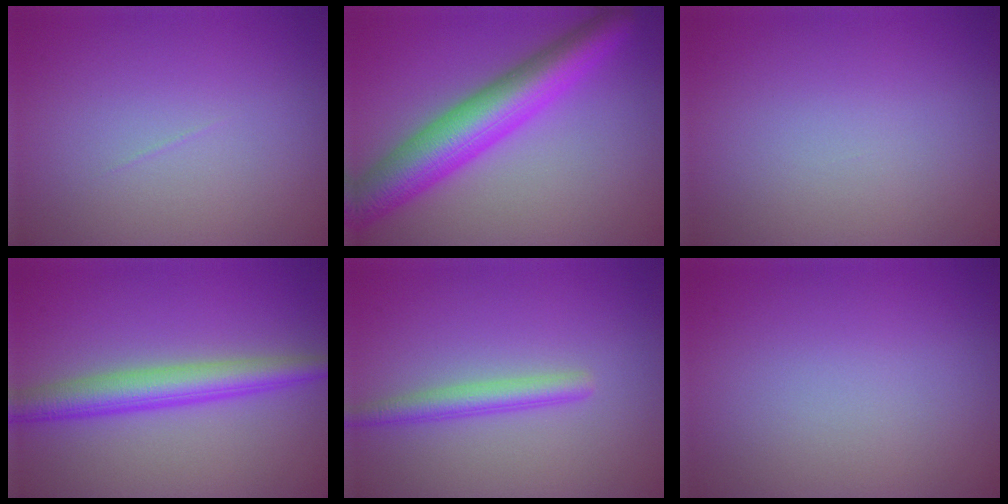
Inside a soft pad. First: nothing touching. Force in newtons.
{"total": 7.7, "press": 7.7, "slide": 0.2}
{"total": 0.0}
{"total": 4.4, "press": 4.4, "slide": 0.1}
{"total": 2.3, "press": 2.3, "slide": 0.1}
{"total": 0.0}